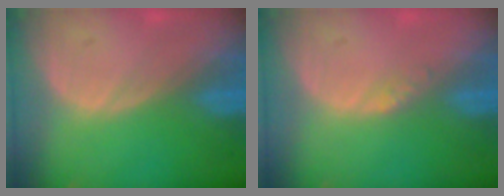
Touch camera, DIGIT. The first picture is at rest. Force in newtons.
{"total": 1.1, "press": 1.1, "slide": 0.1}